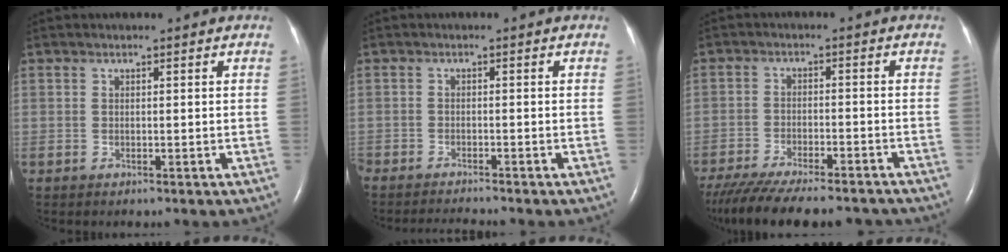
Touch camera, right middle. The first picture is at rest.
{"total": 4.6, "force": [-4.4, -0.4, 1.3], "torque": [-0.019, -0.018, -0.072]}
{"total": 19.2, "force": [-16.8, 3.8, 8.6], "torque": [-0.170, -0.030, -0.239]}